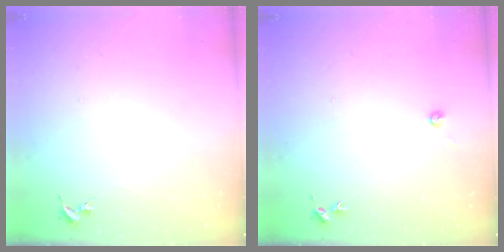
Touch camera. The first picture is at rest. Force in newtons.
{"total": 4.1, "press": 4.1, "slide": 0.4}